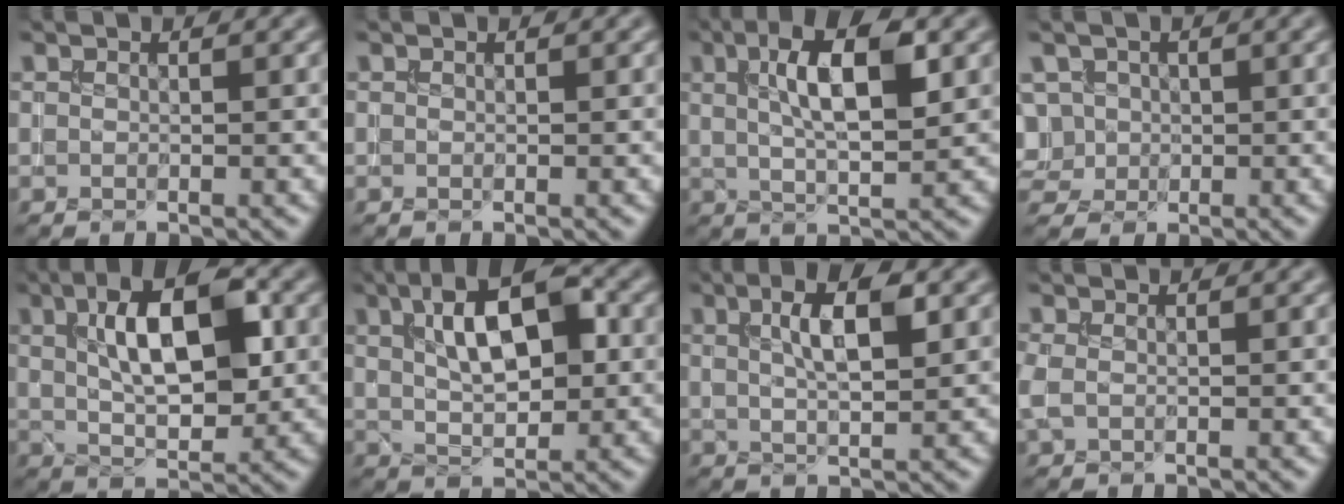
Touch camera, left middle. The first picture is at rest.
{"total": 0.0}
{"total": 7.2, "force": [2.1, 2.4, 6.5], "torque": [-0.112, 0.009, 0.034]}
{"total": 3.8, "force": [0.3, 3.5, 1.6], "torque": [-0.037, 0.020, 0.009]}
{"total": 9.0, "force": [2.1, 3.9, 7.9], "torque": [-0.126, 0.013, 0.031]}
{"total": 7.7, "force": [2.1, 3.5, 6.6], "torque": [-0.107, 0.019, 0.030]}
{"total": 4.9, "force": [1.7, 1.5, 4.3], "torque": [-0.078, 0.009, 0.028]}
{"total": 1.3, "force": [0.0, 0.8, 1.0], "torque": [-0.027, 0.001, -0.003]}